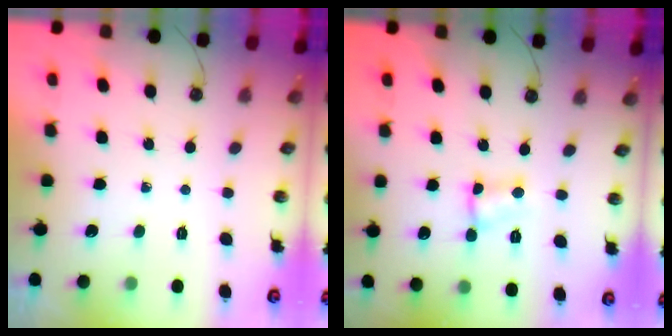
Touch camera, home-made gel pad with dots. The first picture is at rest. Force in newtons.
{"total": 2.6, "press": 2.6, "slide": 0.5}